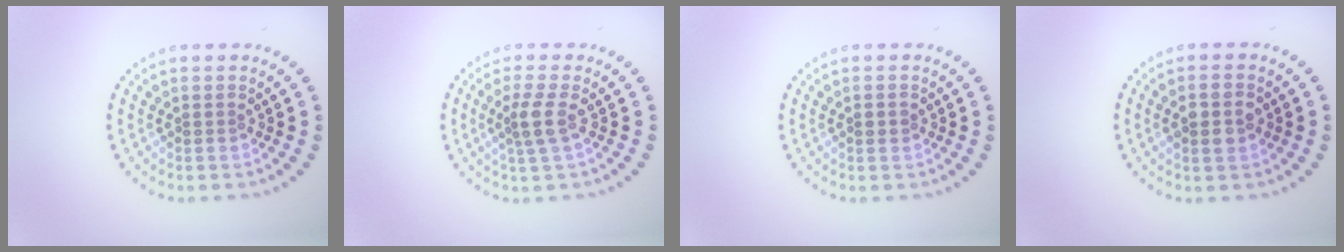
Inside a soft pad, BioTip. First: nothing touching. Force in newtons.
{"total": 2.3, "press": 1.8, "slide": 1.3}
{"total": 1.0, "press": 1.0, "slide": 0.1}
{"total": 2.5, "press": 2.4, "slide": 0.5}